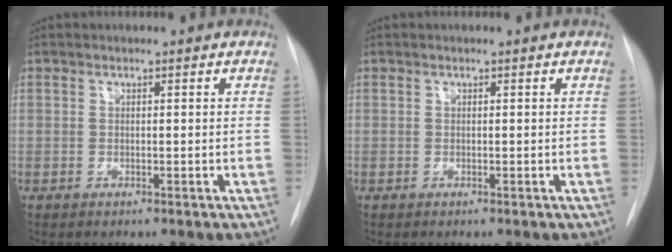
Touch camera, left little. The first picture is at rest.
{"total": 0.0}